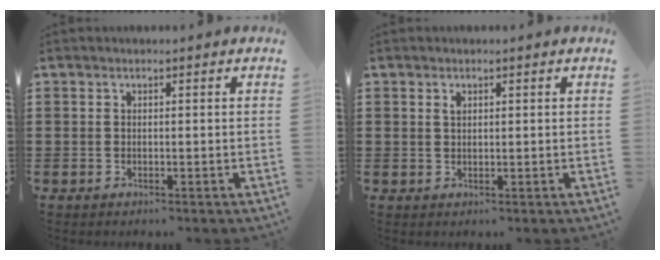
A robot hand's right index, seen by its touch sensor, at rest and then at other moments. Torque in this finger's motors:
{"motor_torque": [0.30, -0.17, 0.02, 0.03]}